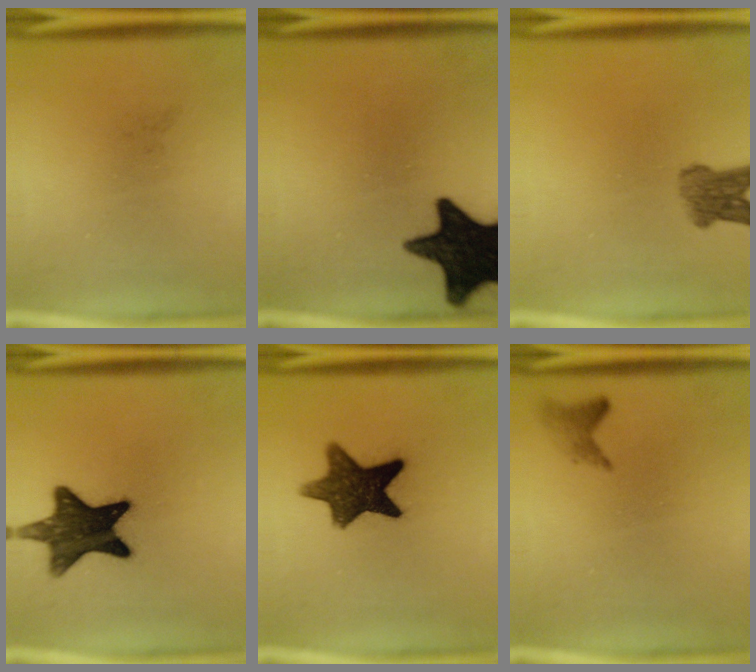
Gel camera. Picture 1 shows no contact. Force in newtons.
{"total": 17.6}
{"total": 4.7}
{"total": 13.3}
{"total": 11.4}
{"total": 1.4}